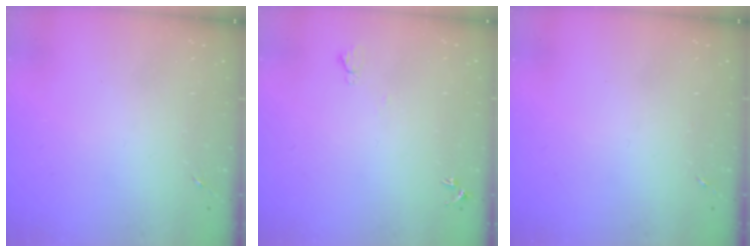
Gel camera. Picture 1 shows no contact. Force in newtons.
{"total": 4.8, "press": 4.8, "slide": 0.6}
{"total": 0.0}